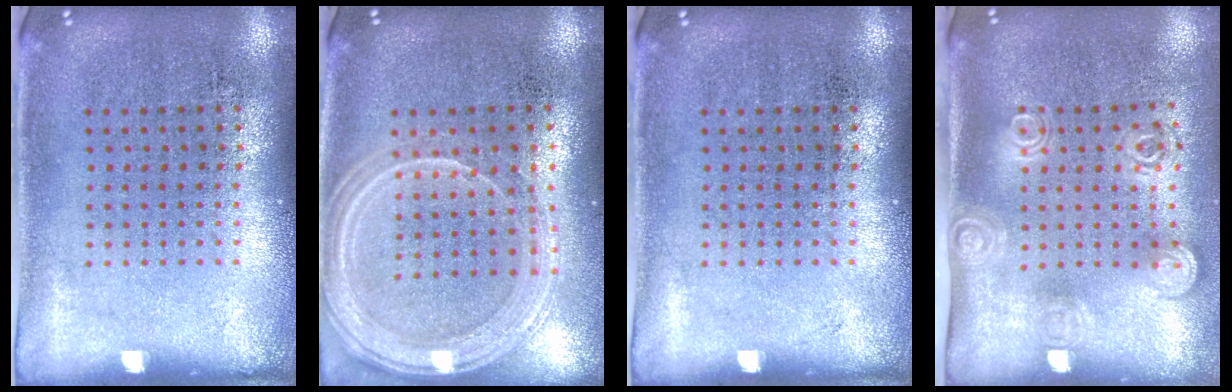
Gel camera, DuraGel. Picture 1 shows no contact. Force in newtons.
{"total": 1.4, "press": 1.4, "slide": 0.2}
{"total": 0.0}
{"total": 1.8, "press": 1.3, "slide": 1.2}